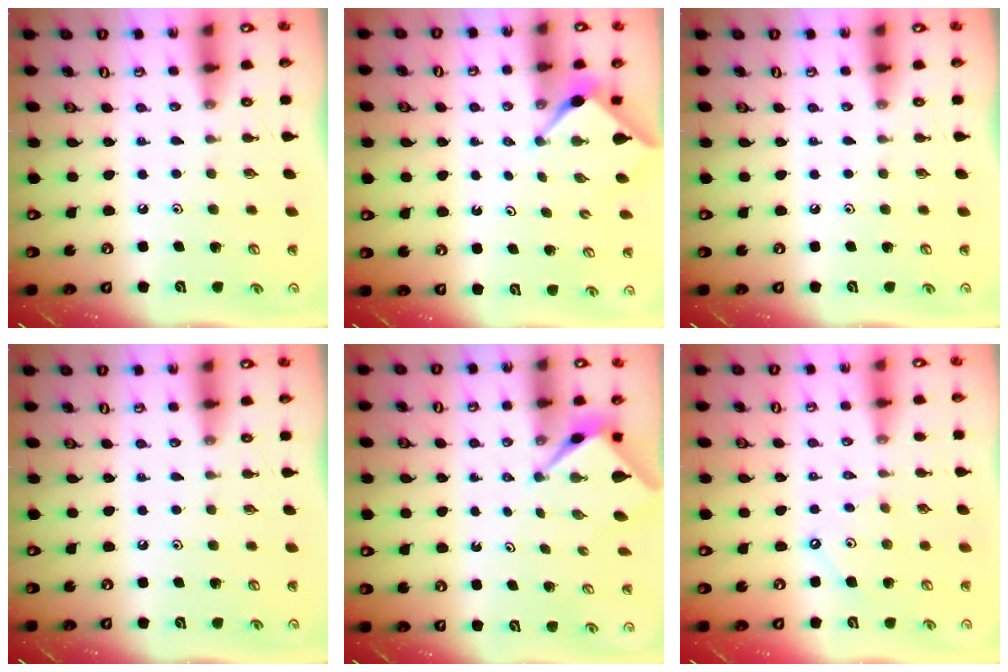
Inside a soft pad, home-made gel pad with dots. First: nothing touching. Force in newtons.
{"total": 3.0, "press": 2.9, "slide": 0.3}
{"total": 0.0}
{"total": 0.0}
{"total": 2.6, "press": 2.6, "slide": 0.1}
{"total": 3.9, "press": 3.9, "slide": 0.4}